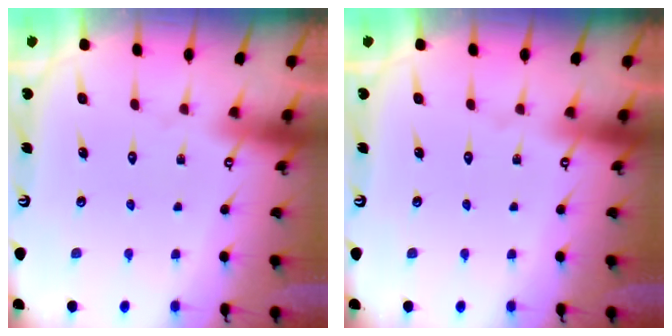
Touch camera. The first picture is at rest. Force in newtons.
{"total": 0.0}